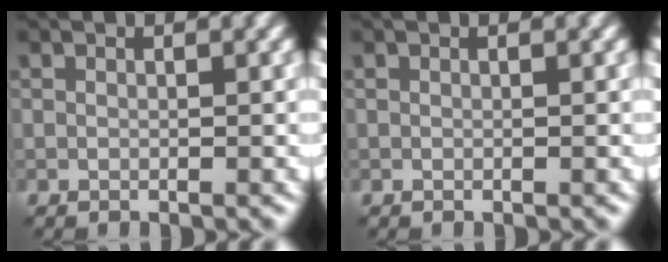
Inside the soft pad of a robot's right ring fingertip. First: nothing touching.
{"total": 0.0}